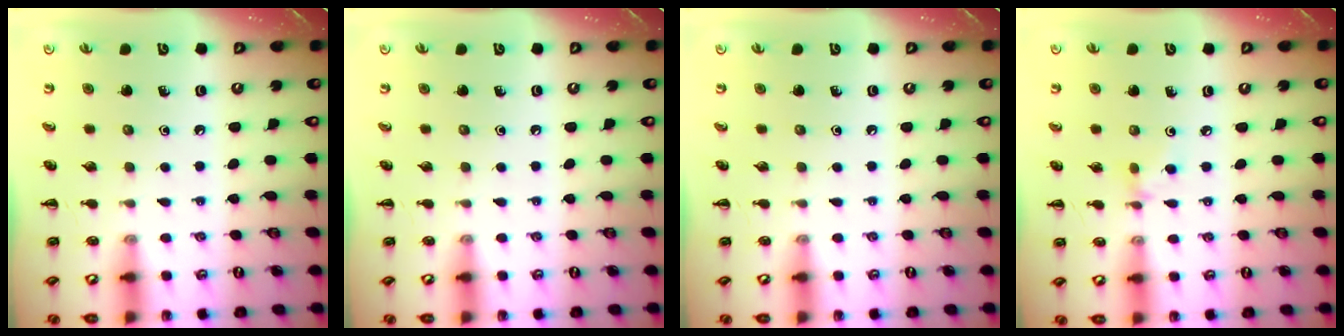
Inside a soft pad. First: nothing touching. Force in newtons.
{"total": 0.0}
{"total": 0.0}
{"total": 3.0, "press": 2.8, "slide": 0.9}